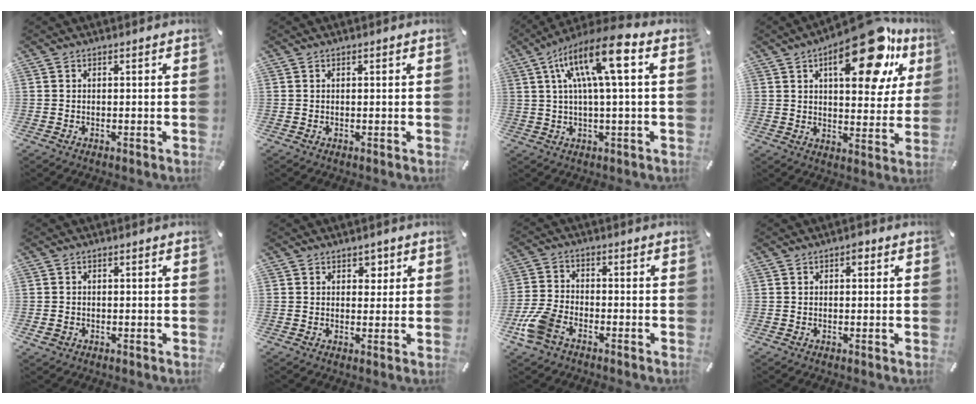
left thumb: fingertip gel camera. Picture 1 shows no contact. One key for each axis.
{"total": 0.0}
{"total": 14.7, "fx": 4.5, "fy": 3.7, "fz": 13.5, "tx": -0.240, "ty": -0.003, "tz": 0.072}
{"total": 23.1, "fx": 12.3, "fy": 10.1, "fz": 16.8, "tx": -0.228, "ty": -0.060, "tz": 0.192}
{"total": 1.4, "fx": -0.5, "fy": 1.2, "fz": 0.5, "tx": -0.009, "ty": 0.004, "tz": -0.011}
{"total": 2.9, "fx": 1.4, "fy": 2.2, "fz": 1.2, "tx": 0.006, "ty": -0.007, "tz": 0.016}
{"total": 8.1, "fx": -4.7, "fy": 4.4, "fz": 5.0, "tx": -0.126, "ty": 0.009, "tz": -0.093}
{"total": 1.5, "fx": 0.2, "fy": 1.0, "fz": 1.1, "tx": -0.014, "ty": 0.005, "tz": 0.000}